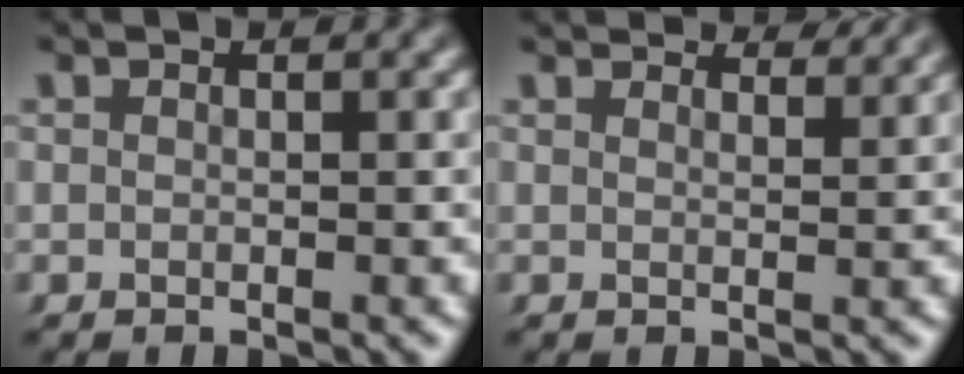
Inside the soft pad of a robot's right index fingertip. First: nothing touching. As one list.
[{"total": 3.4, "force": [3.3, -0.1, 0.7], "torque": [0.000, 0.001, 0.048]}]